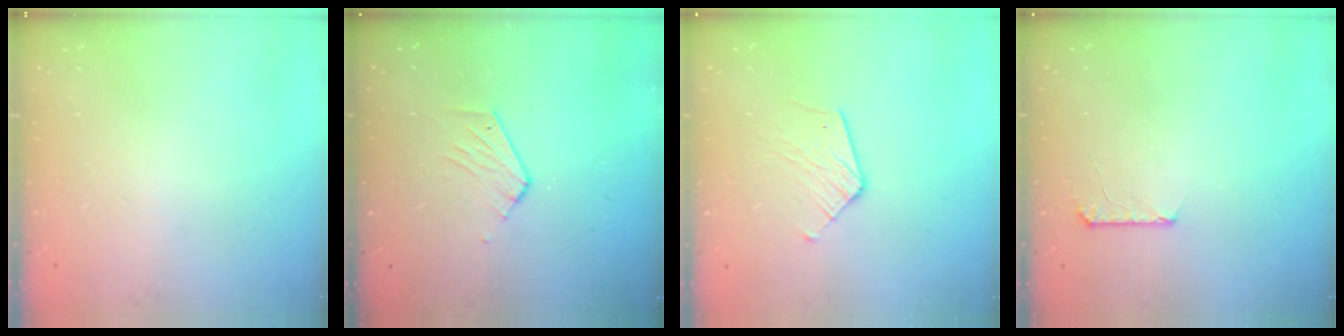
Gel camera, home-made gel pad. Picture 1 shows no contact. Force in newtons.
{"total": 4.3, "press": 4.3, "slide": 0.4}
{"total": 8.0, "press": 8.0, "slide": 0.5}
{"total": 6.3, "press": 6.3, "slide": 0.7}